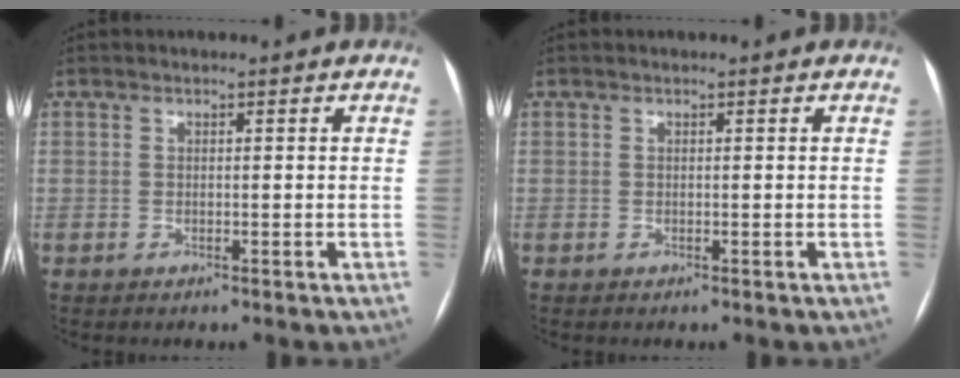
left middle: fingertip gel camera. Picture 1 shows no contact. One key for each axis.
{"total": 0.0}